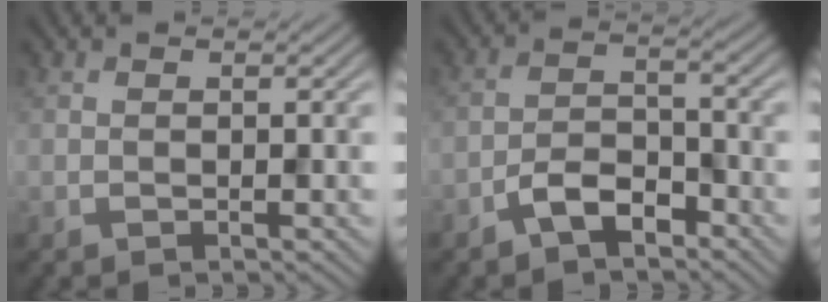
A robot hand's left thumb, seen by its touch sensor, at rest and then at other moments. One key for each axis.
{"total": 4.5, "fx": -3.1, "fy": 2.0, "fz": 2.6, "tx": -0.043, "ty": 0.006, "tz": -0.068}